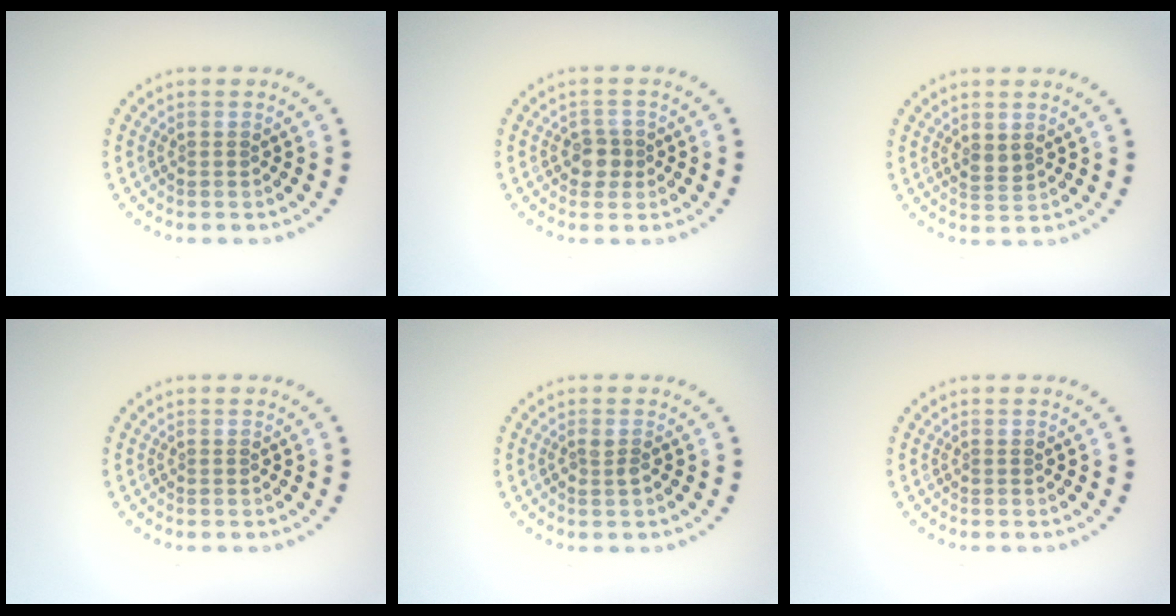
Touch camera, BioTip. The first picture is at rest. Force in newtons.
{"total": 1.8, "press": 1.6, "slide": 0.8}
{"total": 1.1, "press": 1.1, "slide": 0.3}
{"total": 0.0}
{"total": 0.7, "press": 0.7, "slide": 0.2}
{"total": 0.0}